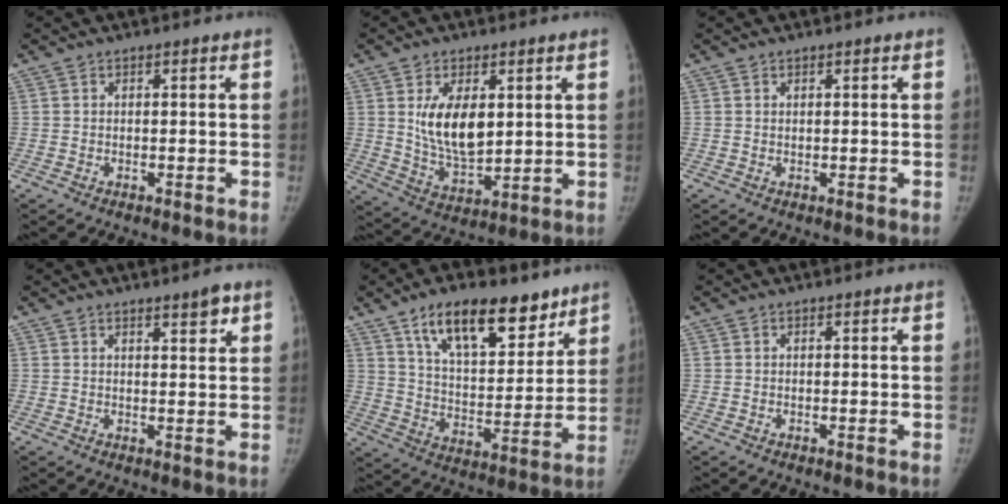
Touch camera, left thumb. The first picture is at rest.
{"total": 11.3, "force": [2.8, 6.2, 9.1], "torque": [-0.138, -0.026, 0.065]}
{"total": 0.6, "force": [0.5, 0.2, 0.3], "torque": [-0.005, -0.004, 0.009]}
{"total": 3.3, "force": [2.2, 0.7, 2.4], "torque": [-0.028, -0.015, 0.032]}
{"total": 18.4, "force": [11.8, 8.2, 11.6], "torque": [-0.137, -0.057, 0.200]}
{"total": 0.0}